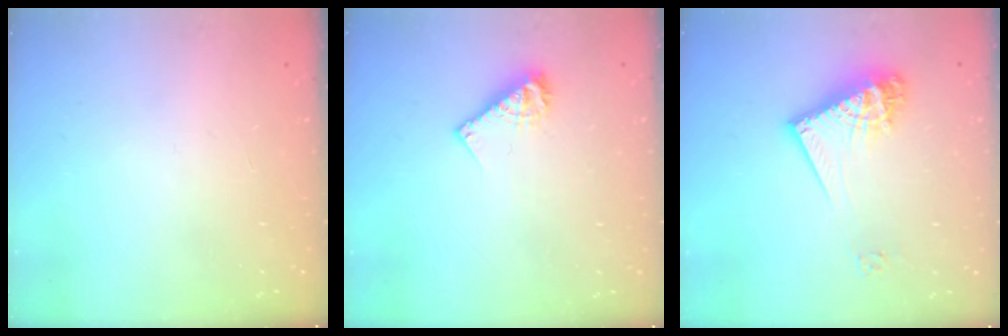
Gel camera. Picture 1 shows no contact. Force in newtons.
{"total": 8.2, "press": 8.2, "slide": 0.7}
{"total": 15.2, "press": 15.1, "slide": 1.3}